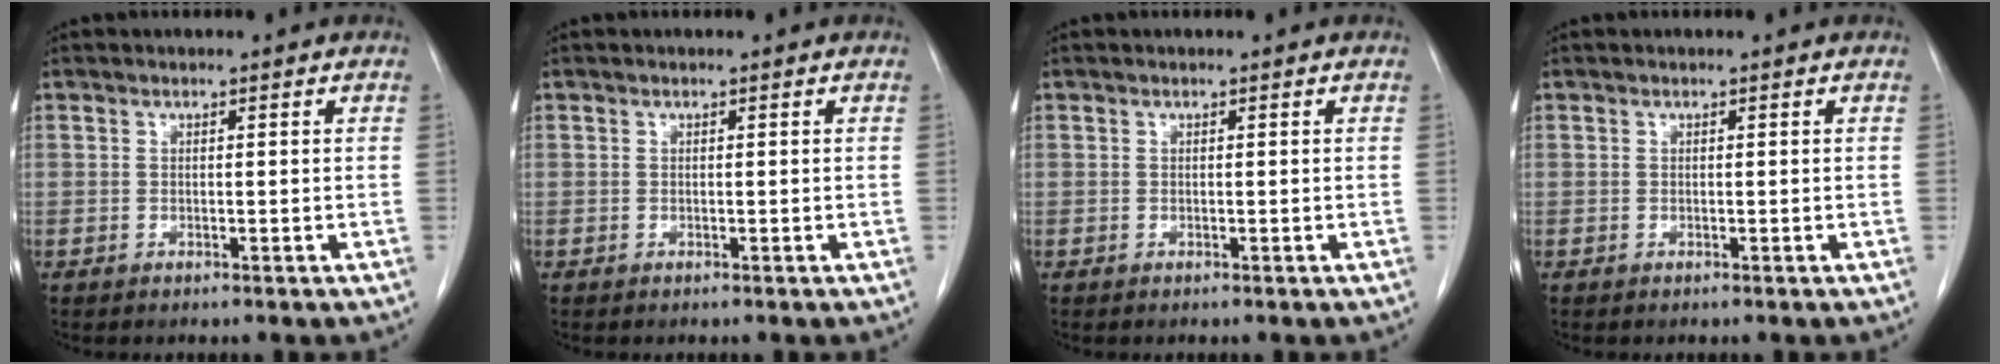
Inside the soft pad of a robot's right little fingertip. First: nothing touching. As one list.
[{"total": 0.0}, {"total": 0.0}, {"total": 0.0}]